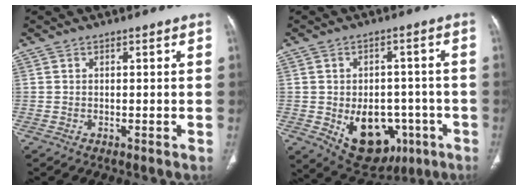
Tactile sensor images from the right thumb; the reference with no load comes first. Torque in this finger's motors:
{"motor_torque": [1.76, 1.47, 1.01, -0.47, 0.08]}